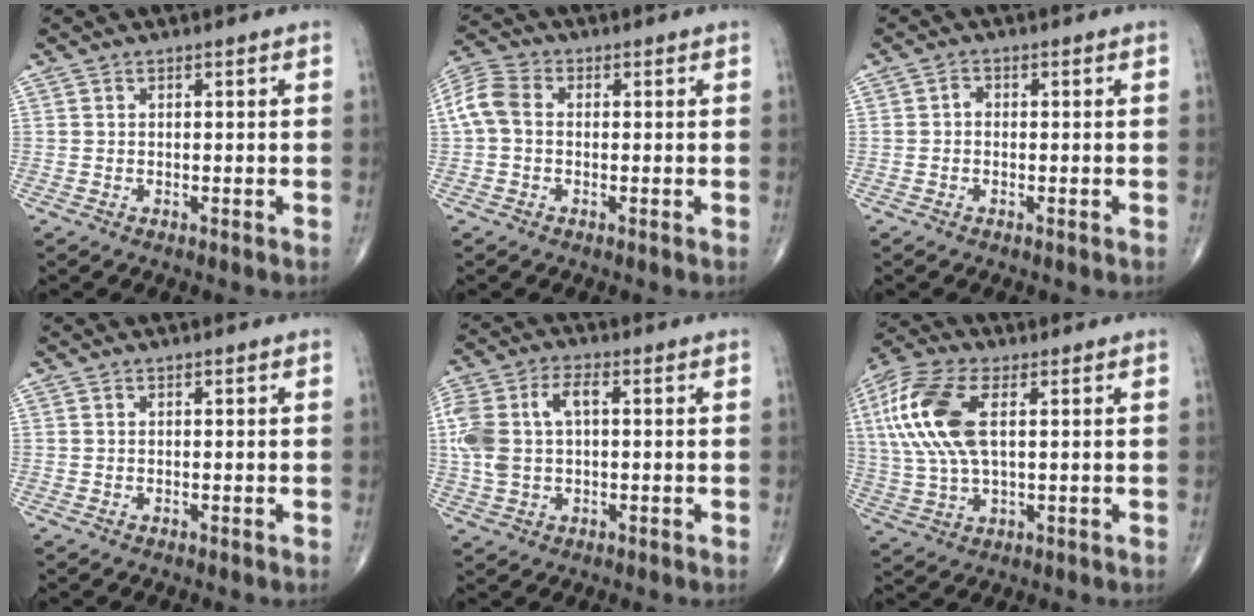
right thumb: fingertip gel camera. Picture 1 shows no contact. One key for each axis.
{"total": 6.4, "fx": 0.0, "fy": 4.6, "fz": 4.5, "tx": -0.102, "ty": 0.020, "tz": -0.009}
{"total": 1.0, "fx": -0.2, "fy": 0.8, "fz": 0.6, "tx": -0.004, "ty": 0.002, "tz": -0.008}
{"total": 0.0}
{"total": 10.8, "fx": 1.1, "fy": 6.1, "fz": 8.8, "tx": -0.206, "ty": 0.025, "tz": 0.025}
{"total": 16.4, "fx": 3.7, "fy": 7.8, "fz": 13.9, "tx": -0.327, "ty": 0.007, "tz": 0.069}